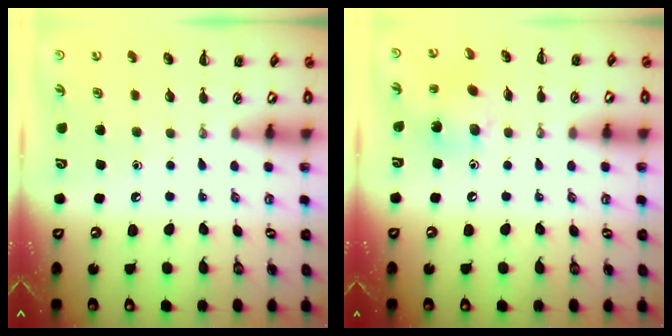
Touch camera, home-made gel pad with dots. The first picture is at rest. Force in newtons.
{"total": 6.7, "press": 6.6, "slide": 1.4}